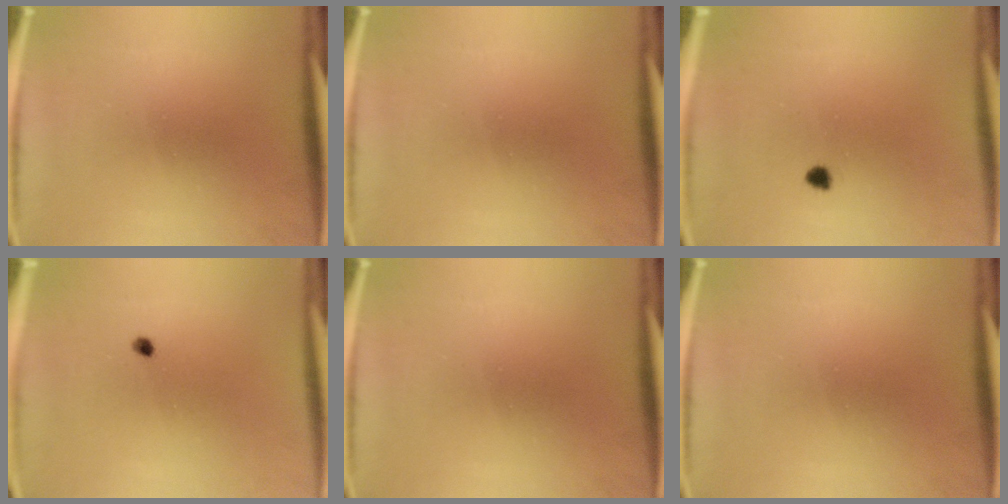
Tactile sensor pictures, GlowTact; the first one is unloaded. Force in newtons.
{"total": 0.0}
{"total": 1.2}
{"total": 0.9}
{"total": 0.0}
{"total": 0.0}